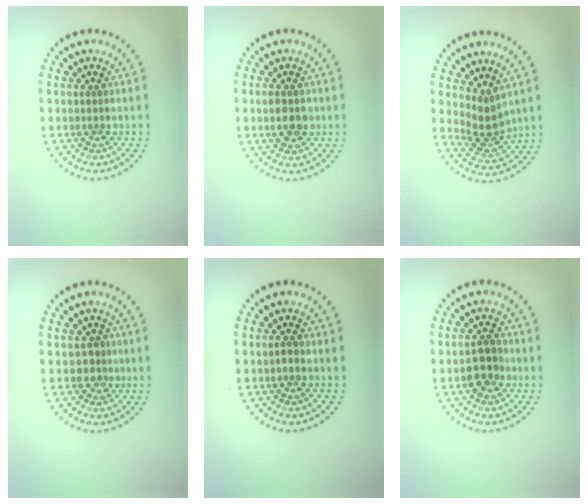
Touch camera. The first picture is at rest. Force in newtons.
{"total": 2.8, "press": 2.7, "slide": 0.2}
{"total": 2.9, "press": 2.4, "slide": 1.7}
{"total": 1.8, "press": 1.3, "slide": 1.2}
{"total": 0.8, "press": 0.8, "slide": 0.1}
{"total": 2.7, "press": 2.6, "slide": 0.7}